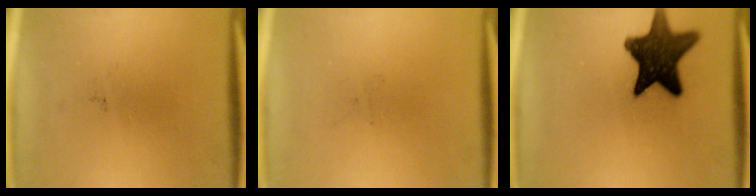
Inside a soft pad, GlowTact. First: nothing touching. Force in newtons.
{"total": 0.0}
{"total": 14.8}